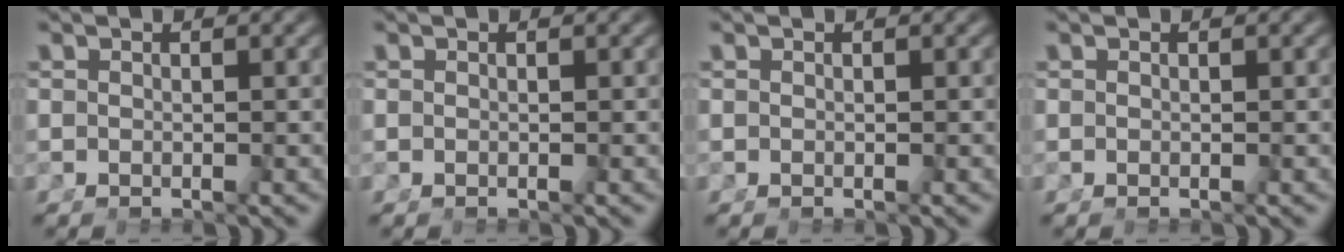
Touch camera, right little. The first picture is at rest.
{"total": 0.0}
{"total": 0.0}
{"total": 0.0}